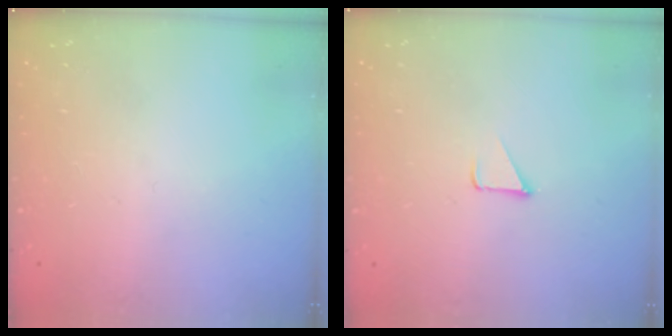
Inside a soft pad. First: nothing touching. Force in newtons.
{"total": 1.7, "press": 1.7, "slide": 0.1}